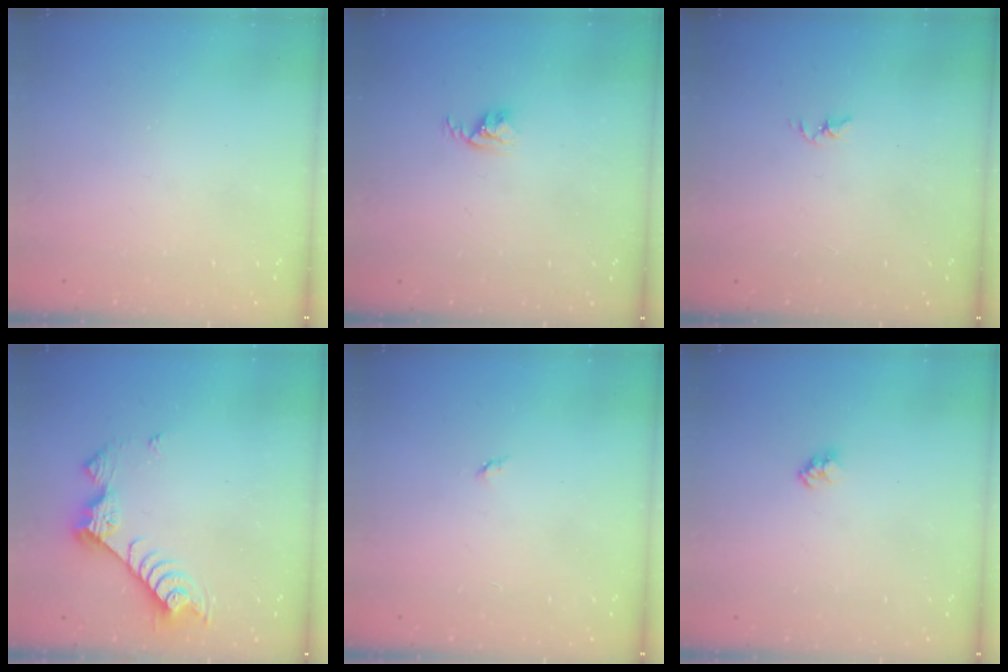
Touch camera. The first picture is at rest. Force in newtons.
{"total": 2.9, "press": 2.9, "slide": 0.4}
{"total": 1.8, "press": 1.7, "slide": 0.3}
{"total": 9.3, "press": 9.3, "slide": 0.4}
{"total": 2.8, "press": 2.8, "slide": 0.4}
{"total": 2.4, "press": 2.4, "slide": 0.2}